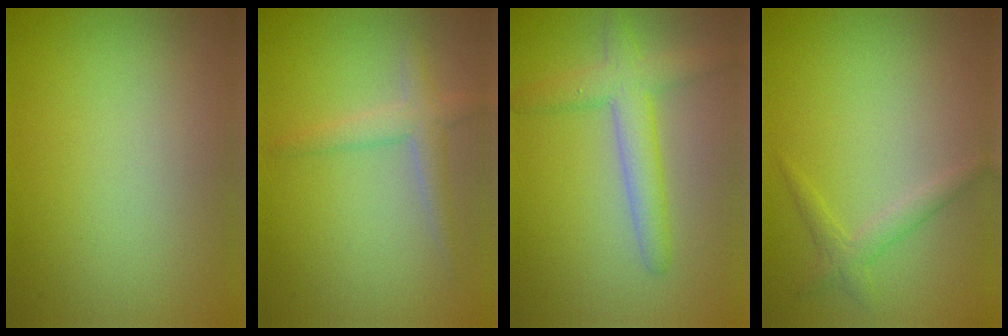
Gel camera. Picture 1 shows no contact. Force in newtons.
{"total": 2.5, "press": 2.5, "slide": 0.1}
{"total": 4.0, "press": 4.0, "slide": 0.3}
{"total": 1.6, "press": 1.6, "slide": 0.1}